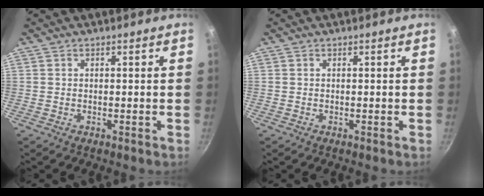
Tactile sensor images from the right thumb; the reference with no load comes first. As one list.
[{"total": 0.0}]